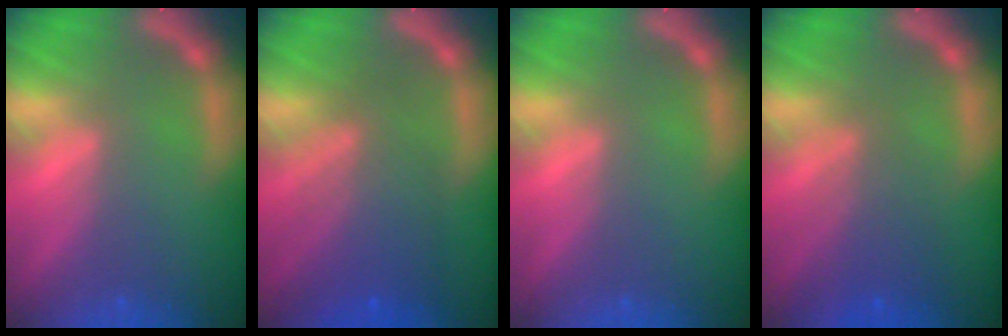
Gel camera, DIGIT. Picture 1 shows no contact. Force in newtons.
{"total": 6.6}
{"total": 0.0}
{"total": 4.1}